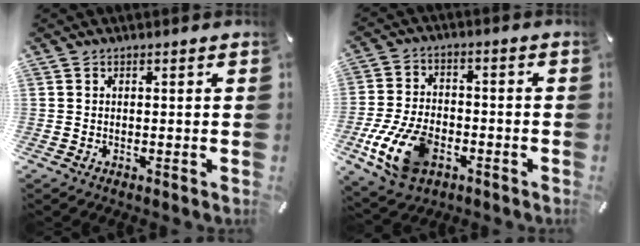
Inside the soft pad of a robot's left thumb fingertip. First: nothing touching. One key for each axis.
{"total": 13.5, "fx": -5.4, "fy": 8.4, "fz": 9.1, "tx": -0.197, "ty": 0.016, "tz": -0.095}